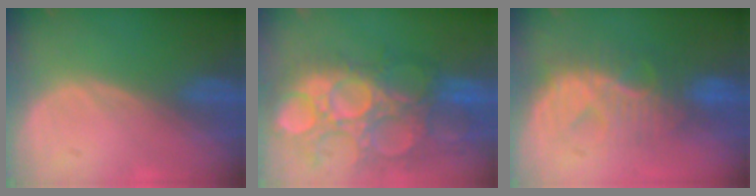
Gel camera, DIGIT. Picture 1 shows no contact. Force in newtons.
{"total": 13.3, "press": 12.2, "slide": 5.4}
{"total": 8.0, "press": 7.9, "slide": 1.3}